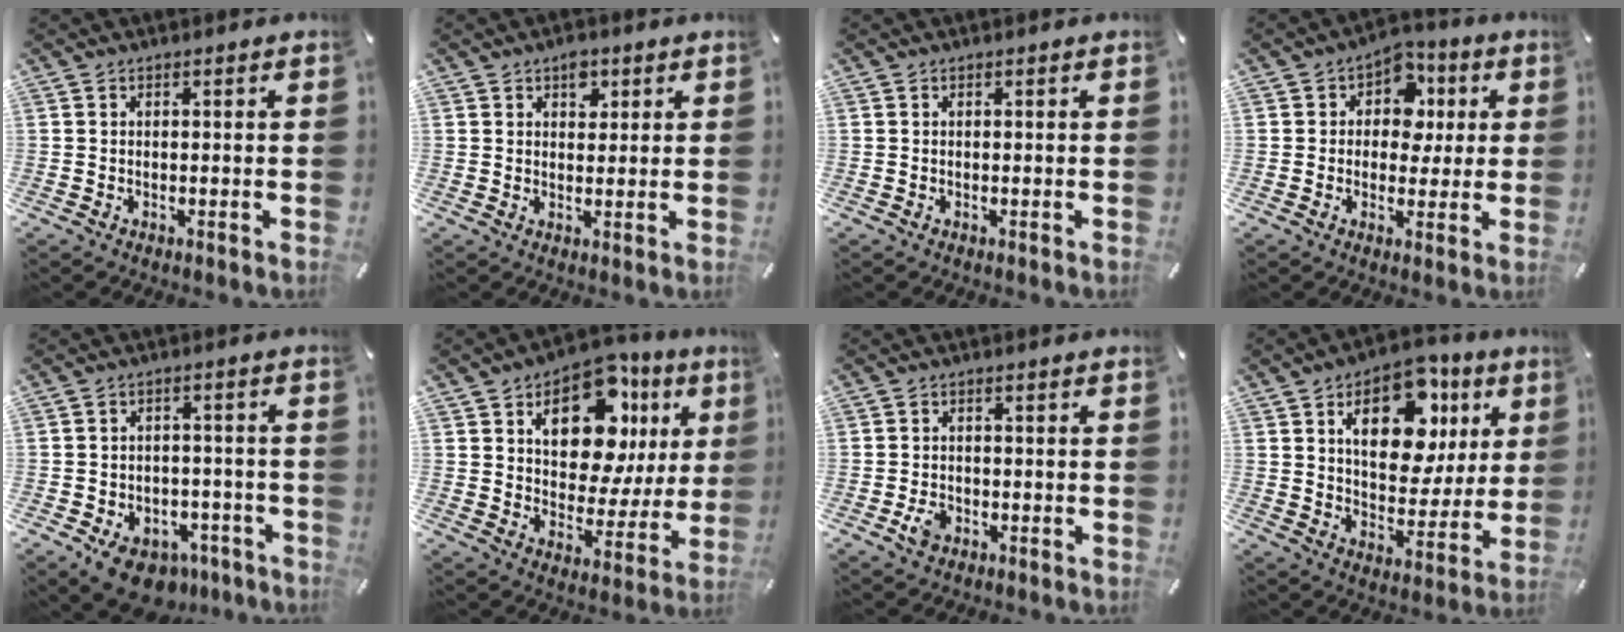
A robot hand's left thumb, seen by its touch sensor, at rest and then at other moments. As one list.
[{"total": 3.4, "force": [1.8, 2.4, 1.6], "torque": [-0.003, -0.008, 0.025]}, {"total": 0.0}, {"total": 8.8, "force": [1.8, 7.5, 4.4], "torque": [-0.059, -0.008, 0.028]}, {"total": 8.5, "force": [-5.4, 5.5, 3.6], "torque": [-0.056, 0.042, -0.088]}, {"total": 16.9, "force": [8.2, 9.9, 10.9], "torque": [-0.155, -0.045, 0.140]}, {"total": 3.5, "force": [-1.5, 2.5, 1.9], "torque": [-0.038, 0.005, -0.027]}, {"total": 18.0, "force": [7.9, 10.7, 12.1], "torque": [-0.180, -0.022, 0.134]}]